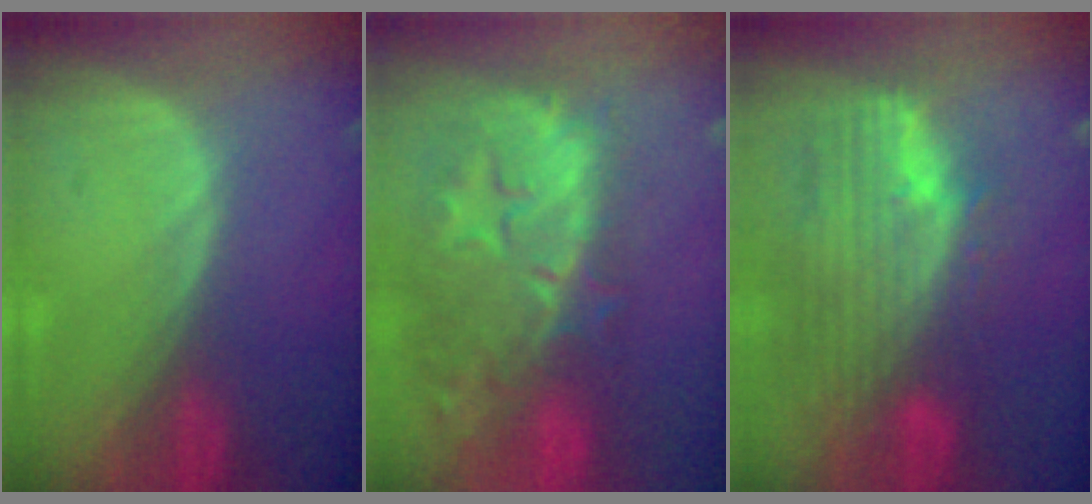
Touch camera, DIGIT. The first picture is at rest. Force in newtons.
{"total": 13.4, "press": 11.7, "slide": 6.4}
{"total": 11.7, "press": 10.0, "slide": 6.2}